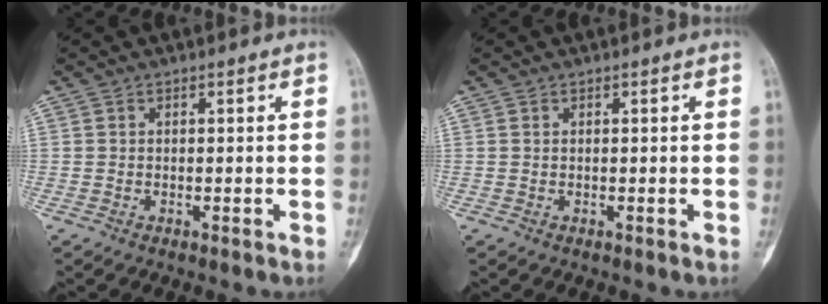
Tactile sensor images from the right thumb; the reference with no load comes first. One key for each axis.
{"total": 0.0}